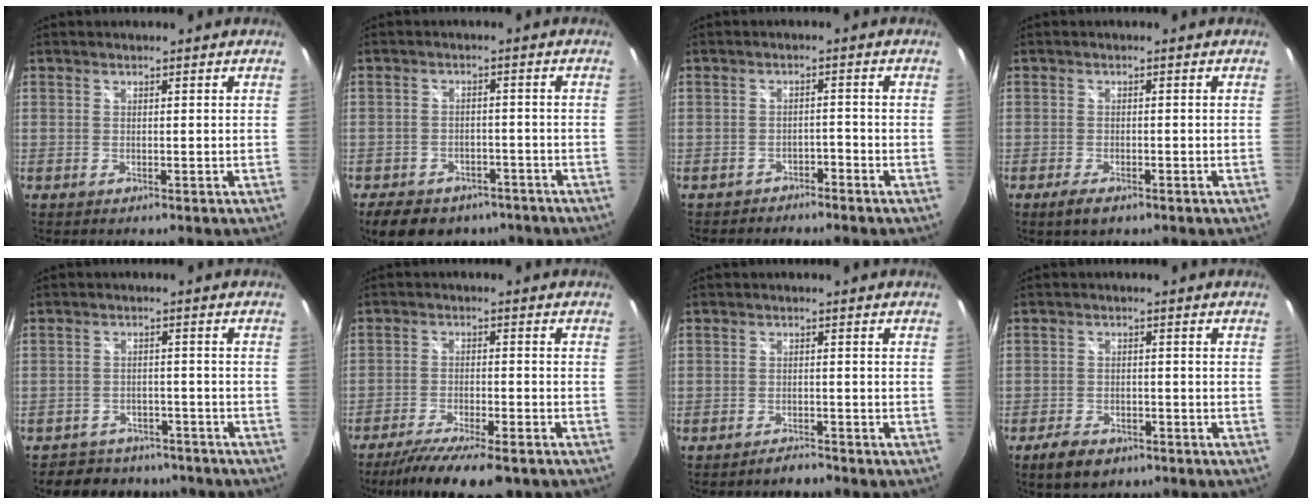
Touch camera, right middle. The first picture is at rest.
{"total": 12.0, "force": [-8.6, 6.9, 4.8], "torque": [-0.112, 0.006, -0.113]}
{"total": 2.7, "force": [-2.5, 0.8, 0.4], "torque": [-0.011, -0.003, -0.039]}
{"total": 3.2, "force": [-2.1, 1.2, 2.1], "torque": [-0.048, -0.007, -0.037]}
{"total": 10.0, "force": [-8.4, 5.1, 2.0], "torque": [-0.052, 0.017, -0.107]}
{"total": 12.9, "force": [-10.3, 2.5, 7.4], "torque": [-0.149, -0.032, -0.164]}
{"total": 2.0, "force": [-1.9, 0.3, 0.3], "torque": [-0.012, 0.000, -0.031]}
{"total": 6.2, "force": [-4.2, 3.2, 3.1], "torque": [-0.079, -0.002, -0.065]}